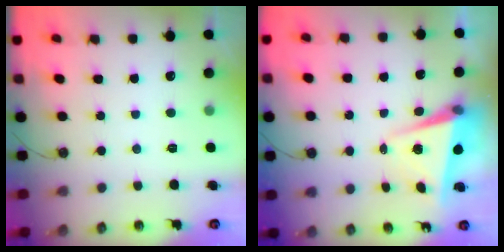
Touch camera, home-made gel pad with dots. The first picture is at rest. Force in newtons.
{"total": 5.6, "press": 5.6, "slide": 1.0}